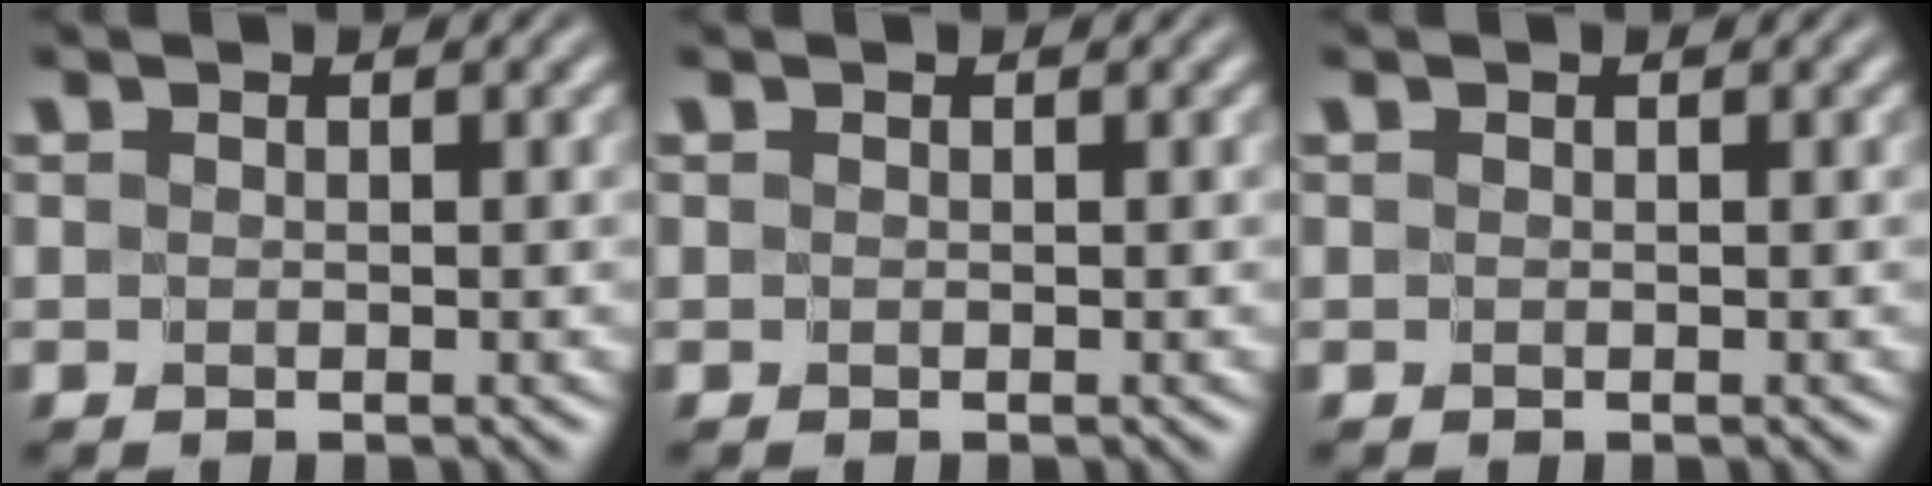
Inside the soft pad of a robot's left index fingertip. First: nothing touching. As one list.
[{"total": 0.0}, {"total": 0.0}]